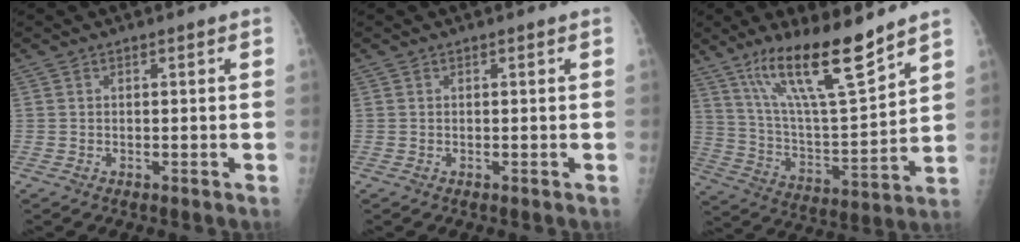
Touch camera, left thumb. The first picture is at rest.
{"total": 0.0}
{"total": 17.5, "force": [12.4, 3.1, 12.1], "torque": [-0.193, -0.073, 0.229]}